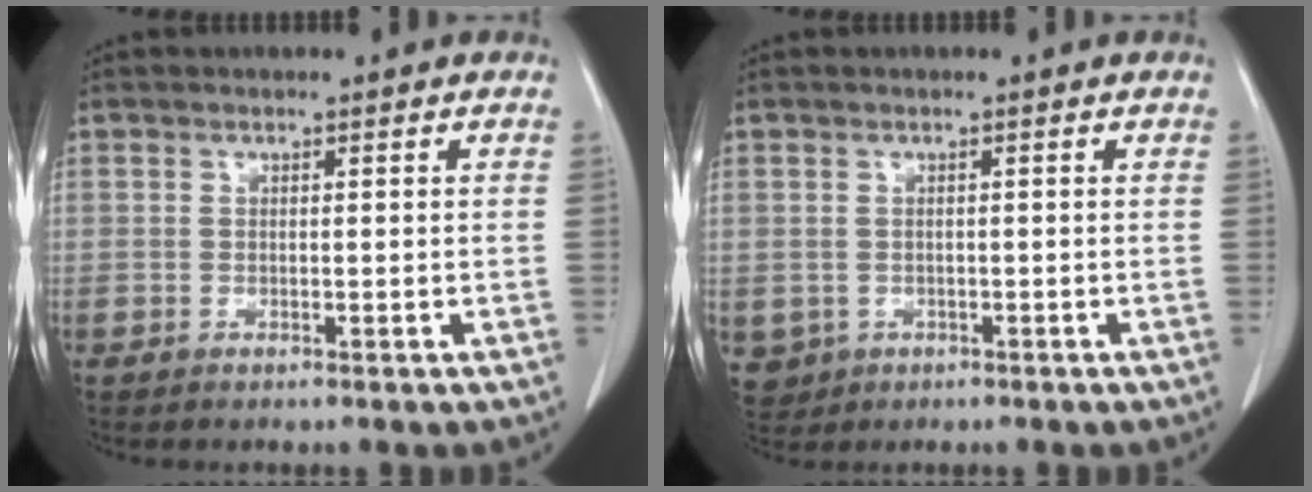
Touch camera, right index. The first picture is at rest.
{"total": 3.5, "force": [-1.0, 3.3, 0.5], "torque": [-0.005, 0.004, -0.007]}